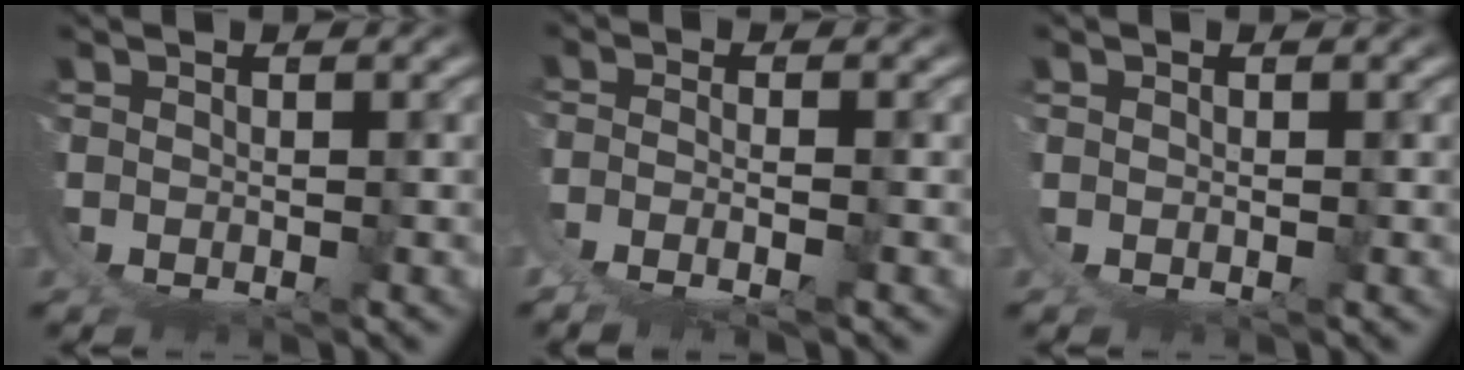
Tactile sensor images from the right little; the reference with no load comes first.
{"total": 3.0, "force": [-0.8, 1.2, 2.7], "torque": [-0.057, -0.016, -0.003]}
{"total": 0.6, "force": [0.5, 0.2, -0.2], "torque": [0.005, 0.003, 0.003]}